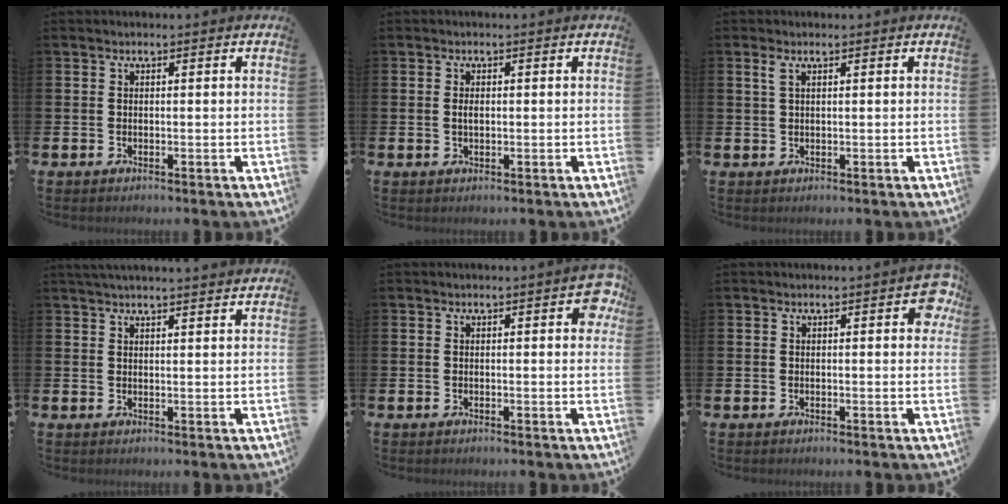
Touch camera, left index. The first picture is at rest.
{"total": 1.0, "force": [0.0, 0.5, 0.9], "torque": [-0.016, 0.005, -0.002]}
{"total": 1.4, "force": [0.7, 0.4, 1.1], "torque": [-0.013, 0.000, 0.009]}
{"total": 2.5, "force": [2.4, -0.2, 0.4], "torque": [-0.010, -0.009, 0.044]}
{"total": 2.5, "force": [0.6, 0.8, 2.3], "torque": [-0.028, 0.001, 0.003]}
{"total": 2.6, "force": [0.6, 0.8, 2.4], "torque": [-0.030, 0.001, 0.004]}